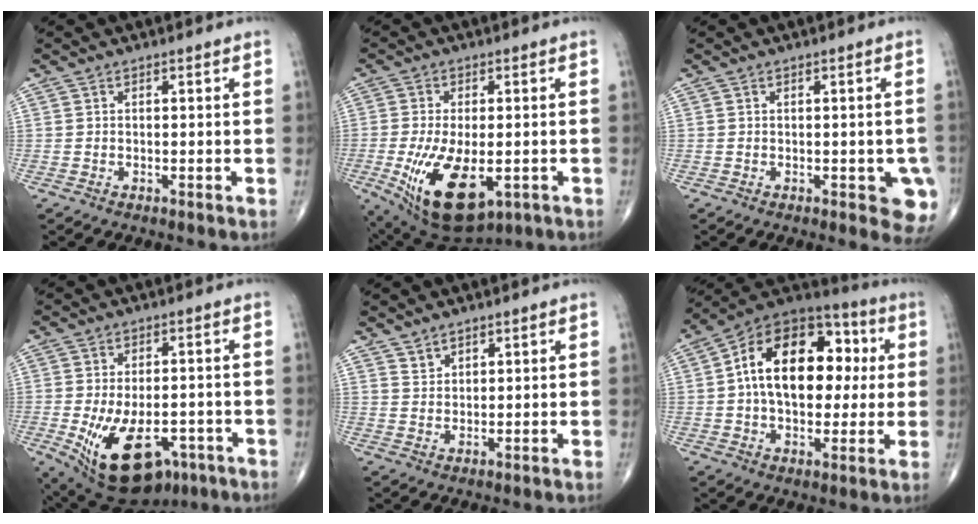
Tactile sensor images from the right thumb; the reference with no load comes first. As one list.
[{"total": 15.5, "force": [-4.5, 7.7, 12.7], "torque": [-0.237, -0.014, -0.052]}, {"total": 6.2, "force": [-1.8, 2.5, 5.4], "torque": [-0.031, -0.005, -0.020]}, {"total": 16.7, "force": [-6.4, 9.4, 12.3], "torque": [-0.208, 0.000, -0.078]}, {"total": 2.5, "force": [2.1, 1.3, 0.5], "torque": [0.006, -0.017, 0.037]}, {"total": 22.1, "force": [2.9, 13.7, 17.1], "torque": [-0.243, 0.025, 0.038]}]